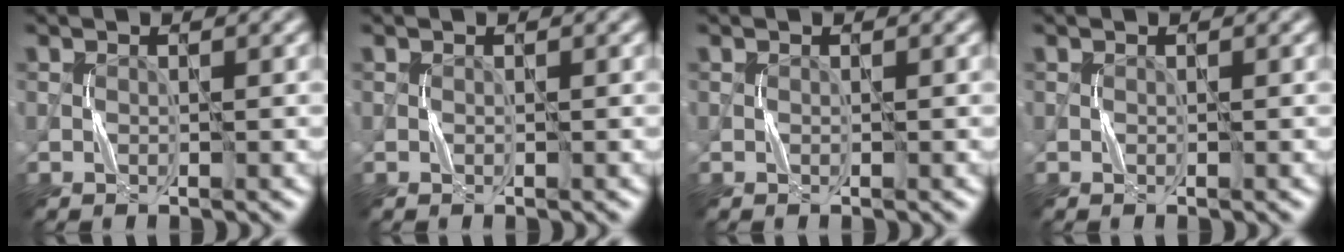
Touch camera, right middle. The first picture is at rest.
{"total": 0.0}
{"total": 0.0}
{"total": 0.0}